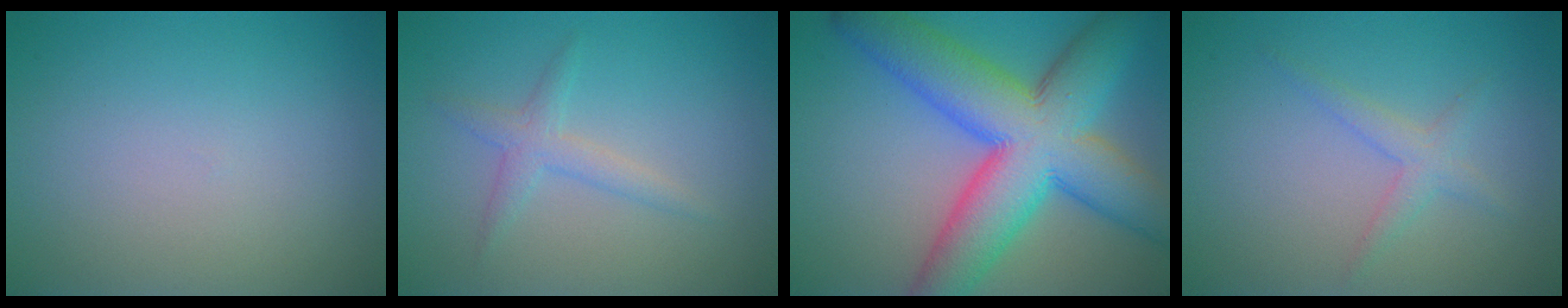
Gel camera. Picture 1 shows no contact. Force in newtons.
{"total": 1.9, "press": 1.9, "slide": 0.1}
{"total": 13.0, "press": 13.0, "slide": 0.3}
{"total": 1.8, "press": 1.8, "slide": 0.0}